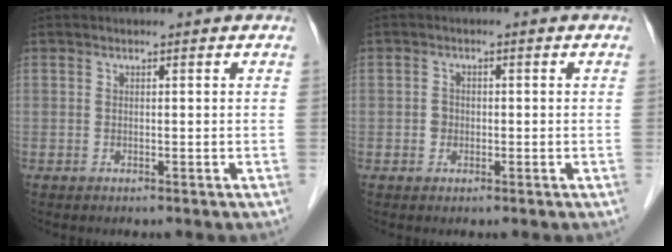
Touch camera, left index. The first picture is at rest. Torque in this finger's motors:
{"motor_torque": [0.27, 0.16, 0.01, 0.00]}